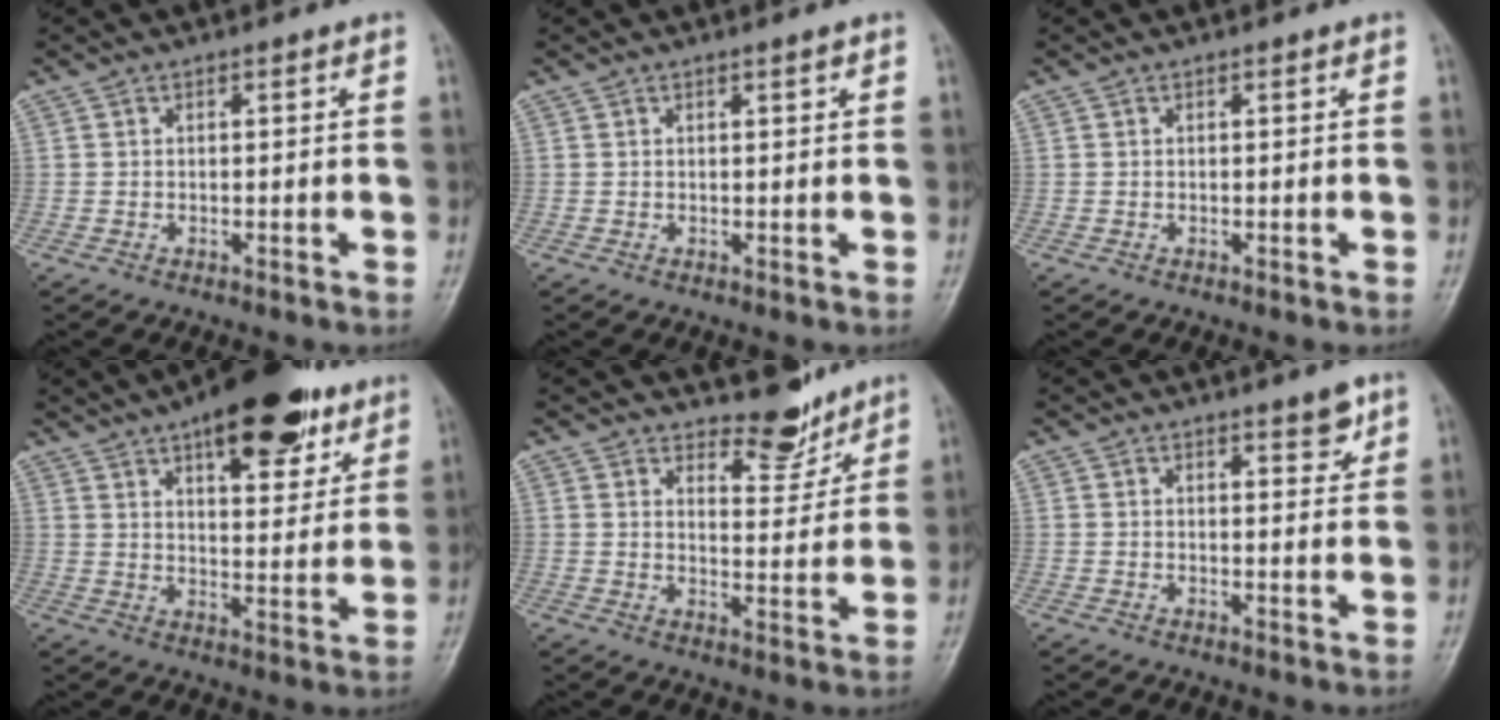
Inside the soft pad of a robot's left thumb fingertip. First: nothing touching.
{"total": 0.6, "force": [0.5, -0.1, 0.4], "torque": [-0.003, -0.004, 0.009]}
{"total": 0.0}
{"total": 18.3, "force": [11.3, 7.5, 12.4], "torque": [-0.132, -0.040, 0.166]}
{"total": 6.4, "force": [5.7, 2.4, 1.7], "torque": [0.004, -0.054, 0.094]}
{"total": 3.5, "force": [2.4, 1.1, 2.2], "torque": [-0.015, -0.017, 0.031]}